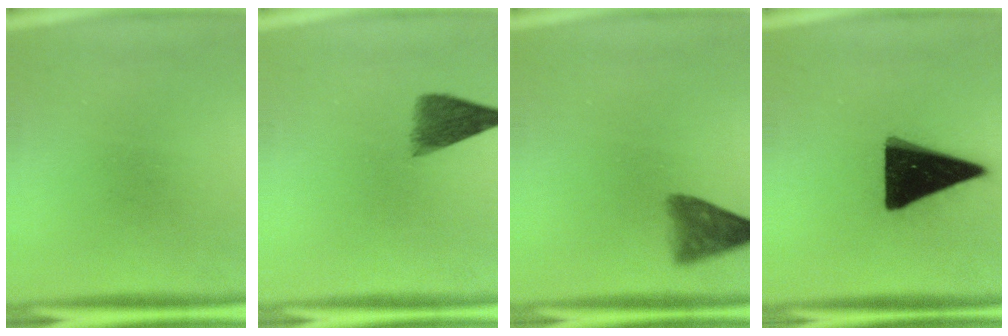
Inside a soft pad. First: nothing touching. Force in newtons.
{"total": 5.2}
{"total": 4.8}
{"total": 18.4}